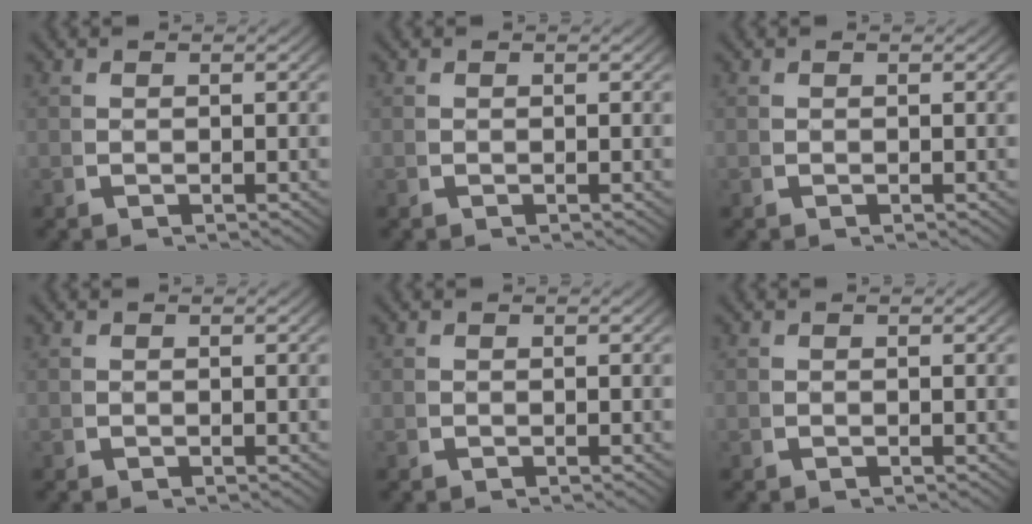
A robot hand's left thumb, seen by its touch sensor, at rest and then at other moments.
{"total": 0.0}
{"total": 0.0}
{"total": 0.0}
{"total": 0.0}
{"total": 0.0}